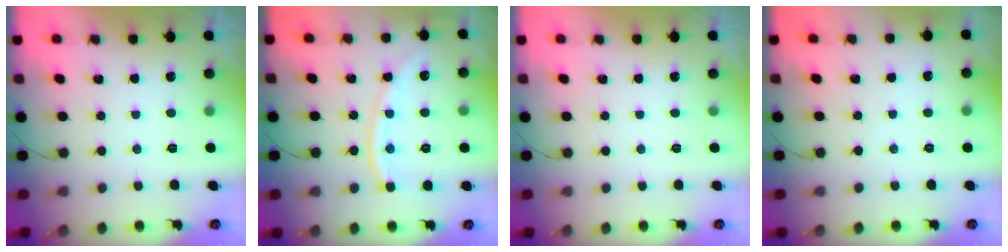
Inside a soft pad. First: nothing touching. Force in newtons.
{"total": 12.3, "press": 12.2, "slide": 1.4}
{"total": 0.0}
{"total": 3.0, "press": 3.0, "slide": 0.3}